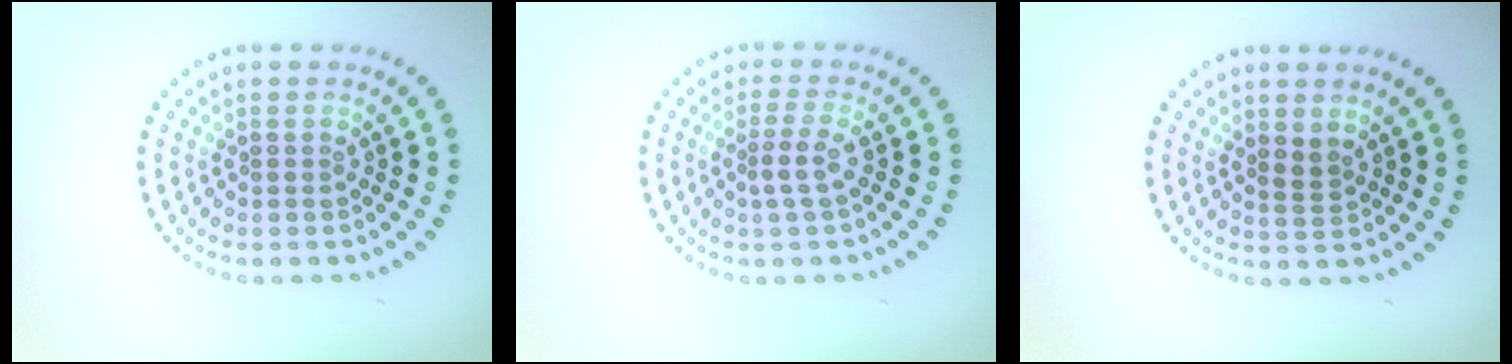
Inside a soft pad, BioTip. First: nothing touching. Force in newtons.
{"total": 1.9, "press": 1.4, "slide": 1.2}
{"total": 1.2, "press": 1.0, "slide": 0.7}